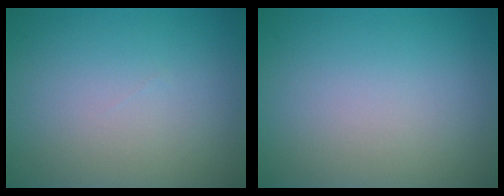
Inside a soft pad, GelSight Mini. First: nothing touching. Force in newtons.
{"total": 0.0}